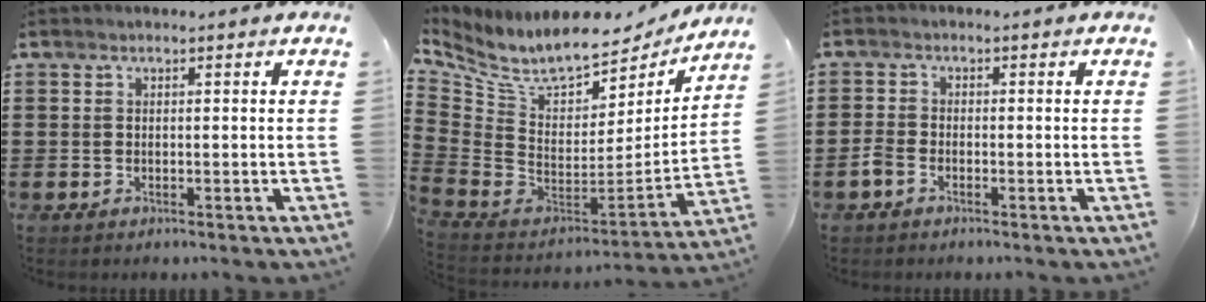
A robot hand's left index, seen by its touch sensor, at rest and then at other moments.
{"total": 9.0, "force": [7.0, 3.2, 4.7], "torque": [-0.119, -0.059, 0.122]}
{"total": 1.9, "force": [-1.3, 0.8, 1.0], "torque": [-0.036, -0.002, -0.031]}